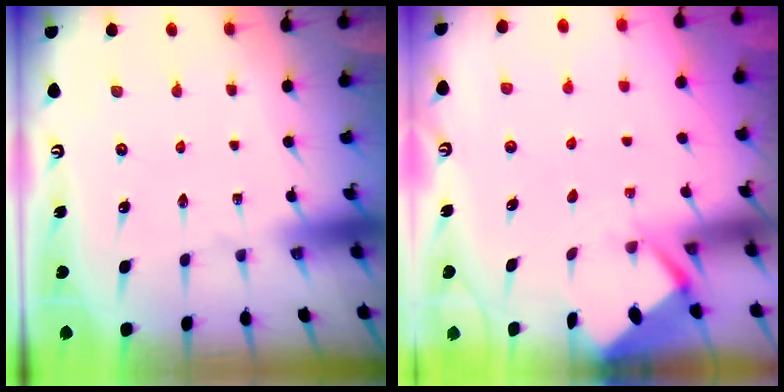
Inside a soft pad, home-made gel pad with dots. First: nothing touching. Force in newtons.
{"total": 2.6, "press": 2.6, "slide": 0.4}